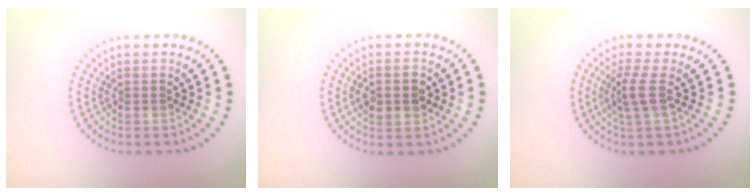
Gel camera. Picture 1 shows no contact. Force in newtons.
{"total": 2.8, "press": 2.8, "slide": 0.0}
{"total": 2.3, "press": 1.6, "slide": 1.6}